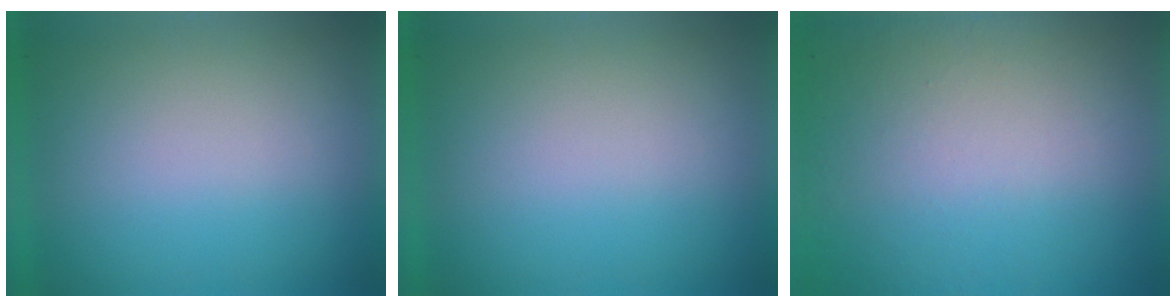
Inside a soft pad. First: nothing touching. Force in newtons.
{"total": 0.0}
{"total": 8.5}